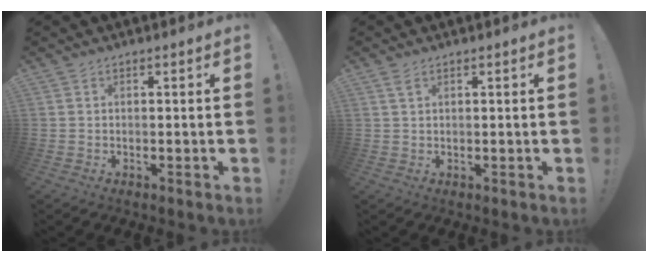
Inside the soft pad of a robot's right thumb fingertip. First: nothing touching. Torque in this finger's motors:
{"motor_torque": [0.19, 0.53, 0.42, 0.11, 0.00]}